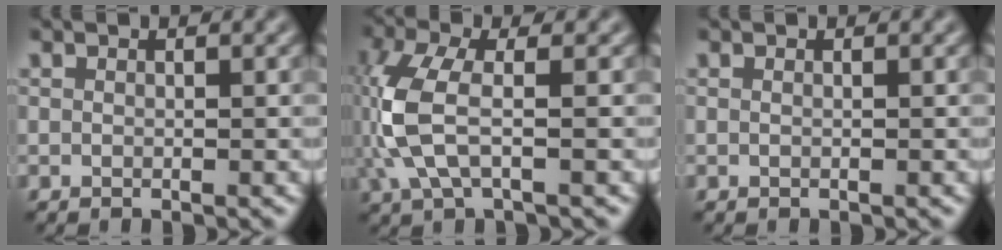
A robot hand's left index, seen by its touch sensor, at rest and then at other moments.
{"total": 5.7, "force": [-0.4, 2.5, 5.1], "torque": [-0.141, 0.004, -0.010]}
{"total": 0.0}